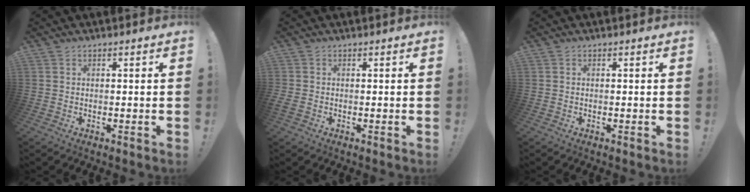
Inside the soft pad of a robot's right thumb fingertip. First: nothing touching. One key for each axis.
{"total": 1.1, "fx": -0.1, "fy": 1.0, "fz": 0.3, "tx": -0.006, "ty": 0.004, "tz": -0.001}
{"total": 0.0}